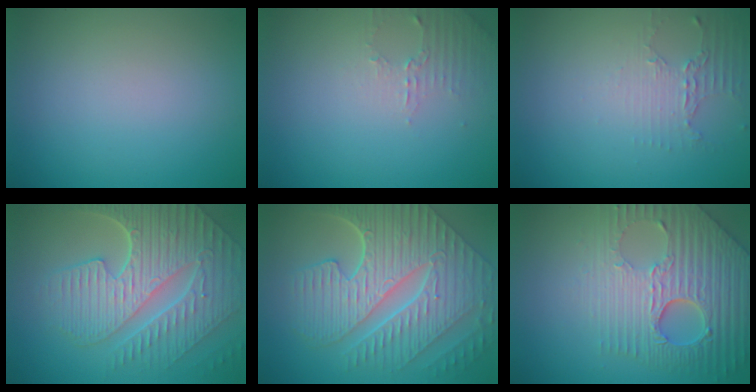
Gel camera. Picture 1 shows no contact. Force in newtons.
{"total": 1.8, "press": 1.7, "slide": 0.5}
{"total": 2.2, "press": 1.6, "slide": 1.5}
{"total": 9.1, "press": 6.1, "slide": 6.7}
{"total": 10.3, "press": 7.2, "slide": 7.3}
{"total": 7.2, "press": 5.7, "slide": 4.5}